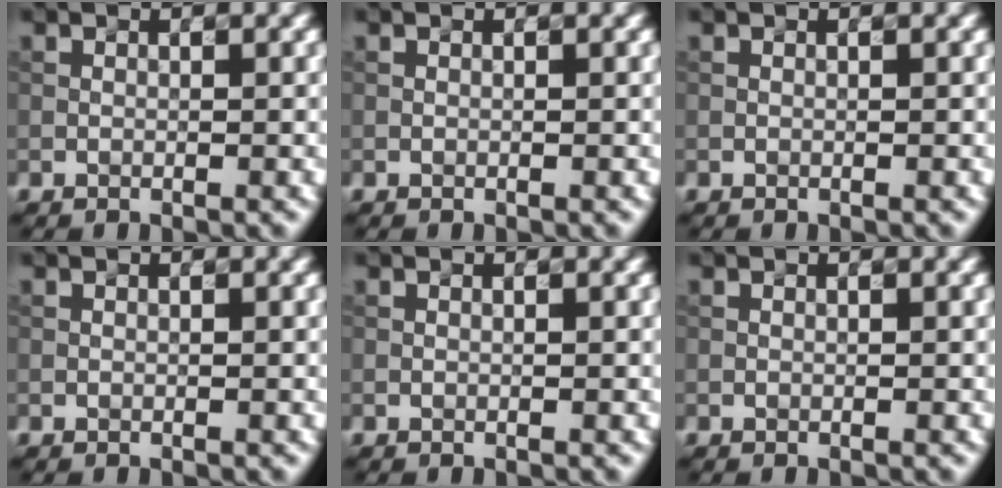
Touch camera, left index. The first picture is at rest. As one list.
[{"total": 0.0}, {"total": 0.0}, {"total": 0.0}, {"total": 0.0}, {"total": 0.0}]